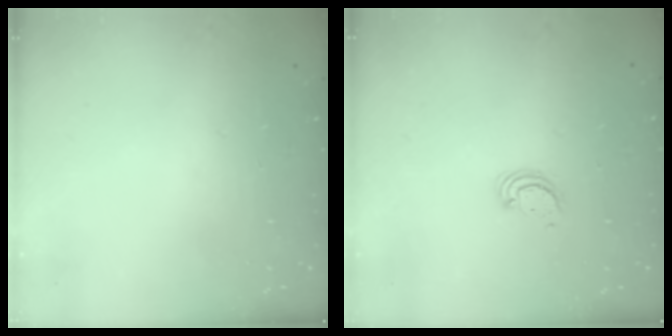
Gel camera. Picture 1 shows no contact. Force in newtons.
{"total": 2.3, "press": 2.3, "slide": 0.2}